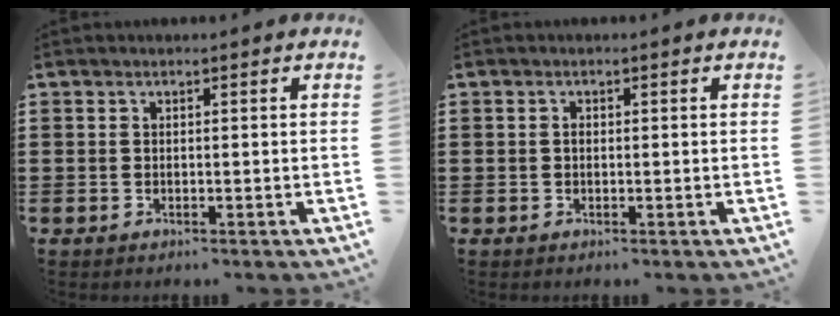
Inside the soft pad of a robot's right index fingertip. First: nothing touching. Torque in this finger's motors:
{"motor_torque": [0.12, -0.04, 0.07, 0.03]}